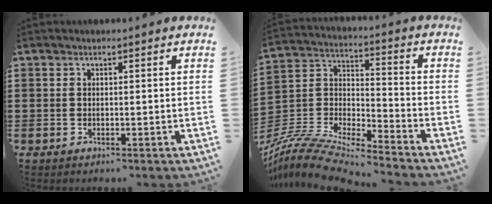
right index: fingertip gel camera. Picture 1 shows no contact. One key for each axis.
{"total": 9.0, "fx": -8.5, "fy": 1.0, "fz": 2.8, "tx": -0.077, "ty": -0.003, "tz": -0.177}